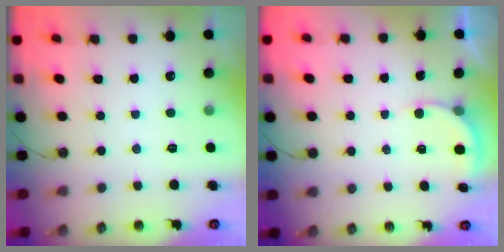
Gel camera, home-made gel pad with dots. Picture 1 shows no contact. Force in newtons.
{"total": 2.1, "press": 2.1, "slide": 0.2}